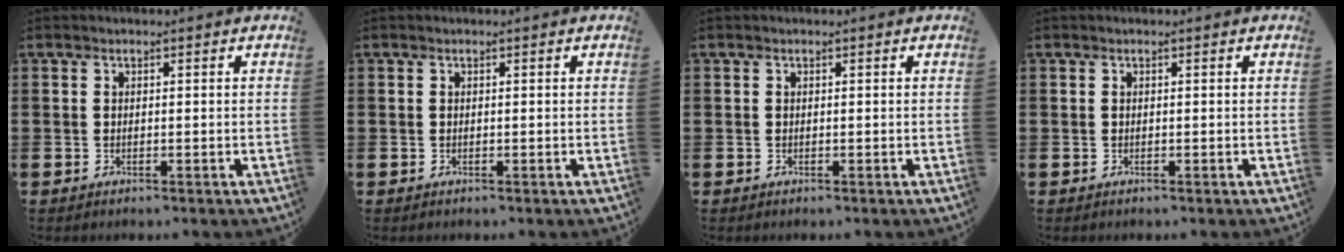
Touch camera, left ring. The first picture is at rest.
{"total": 0.0}
{"total": 0.0}
{"total": 0.0}